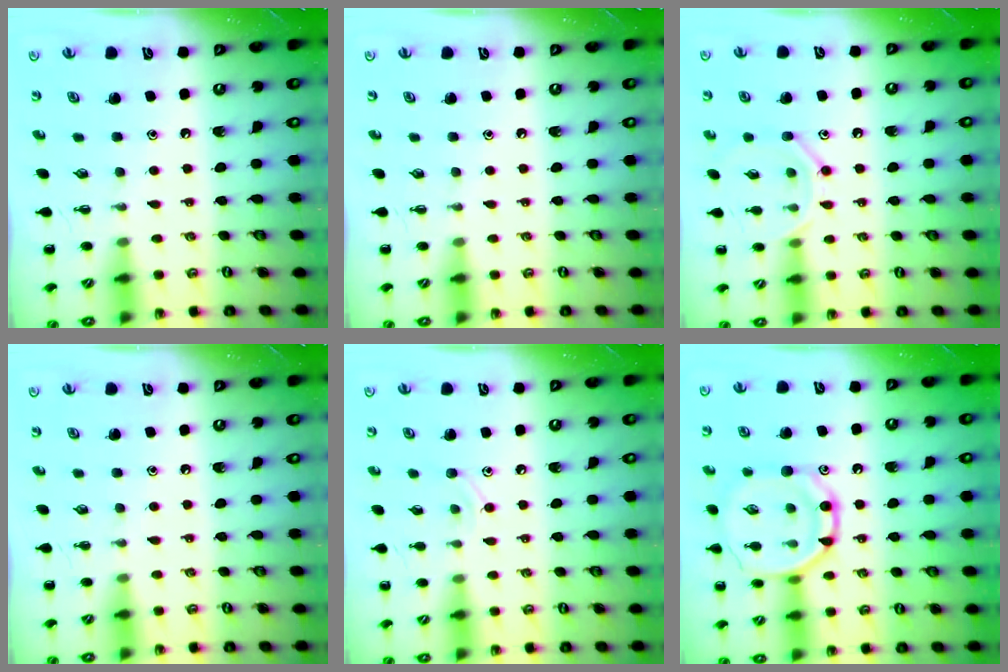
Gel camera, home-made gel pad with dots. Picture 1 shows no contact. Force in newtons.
{"total": 0.0}
{"total": 9.3, "press": 9.3, "slide": 0.8}
{"total": 0.0}
{"total": 6.6, "press": 6.2, "slide": 2.1}
{"total": 15.2, "press": 15.2, "slide": 0.8}